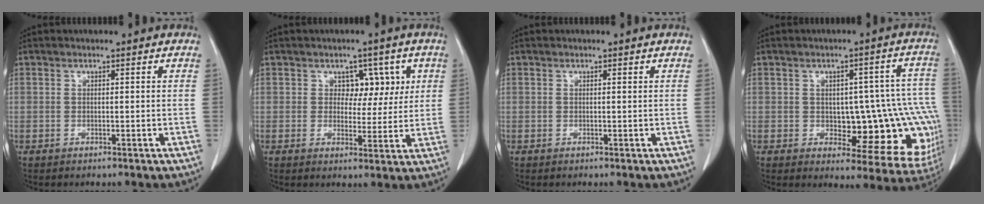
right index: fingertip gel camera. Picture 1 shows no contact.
{"total": 5.1, "force": [1.8, 3.9, 2.8], "torque": [-0.018, 0.011, 0.025]}
{"total": 0.0}
{"total": 16.2, "force": [-2.7, 6.9, 14.4], "torque": [-0.107, 0.033, -0.010]}